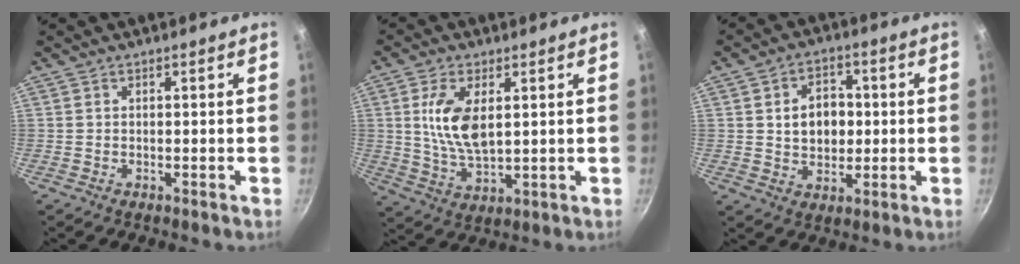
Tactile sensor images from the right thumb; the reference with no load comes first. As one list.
[{"total": 10.2, "force": [2.3, 5.0, 8.6], "torque": [-0.162, -0.014, 0.050]}, {"total": 8.8, "force": [0.8, 6.7, 5.7], "torque": [-0.064, 0.006, 0.014]}]